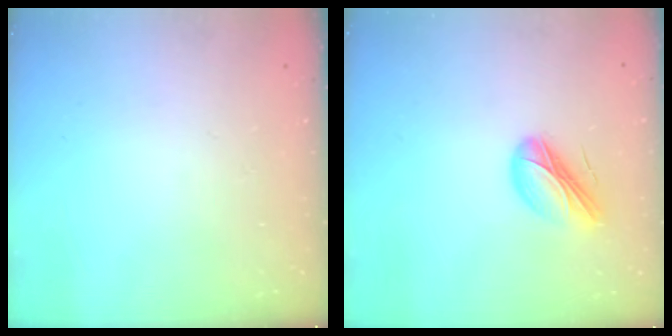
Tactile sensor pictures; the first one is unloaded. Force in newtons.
{"total": 9.2, "press": 8.8, "slide": 2.7}